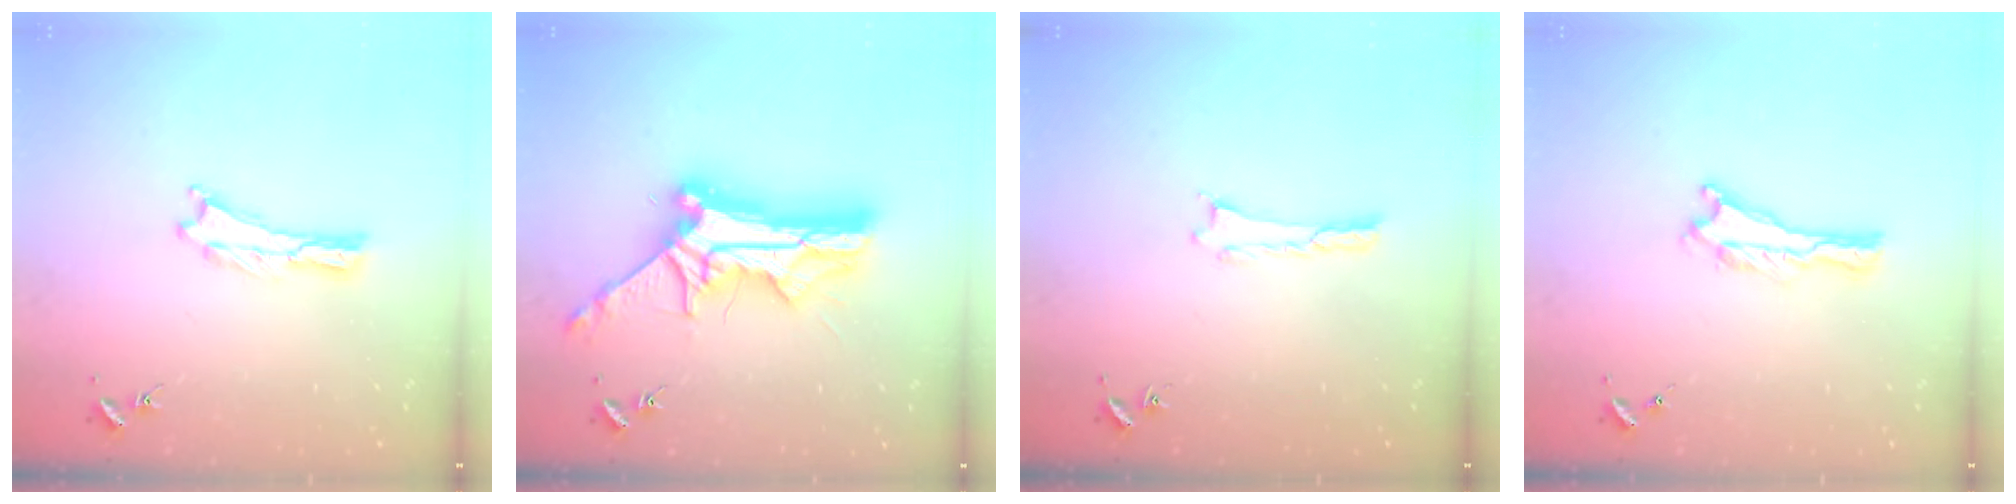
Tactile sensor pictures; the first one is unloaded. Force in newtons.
{"total": 13.3, "press": 13.3, "slide": 1.1}
{"total": 0.0}
{"total": 0.0}